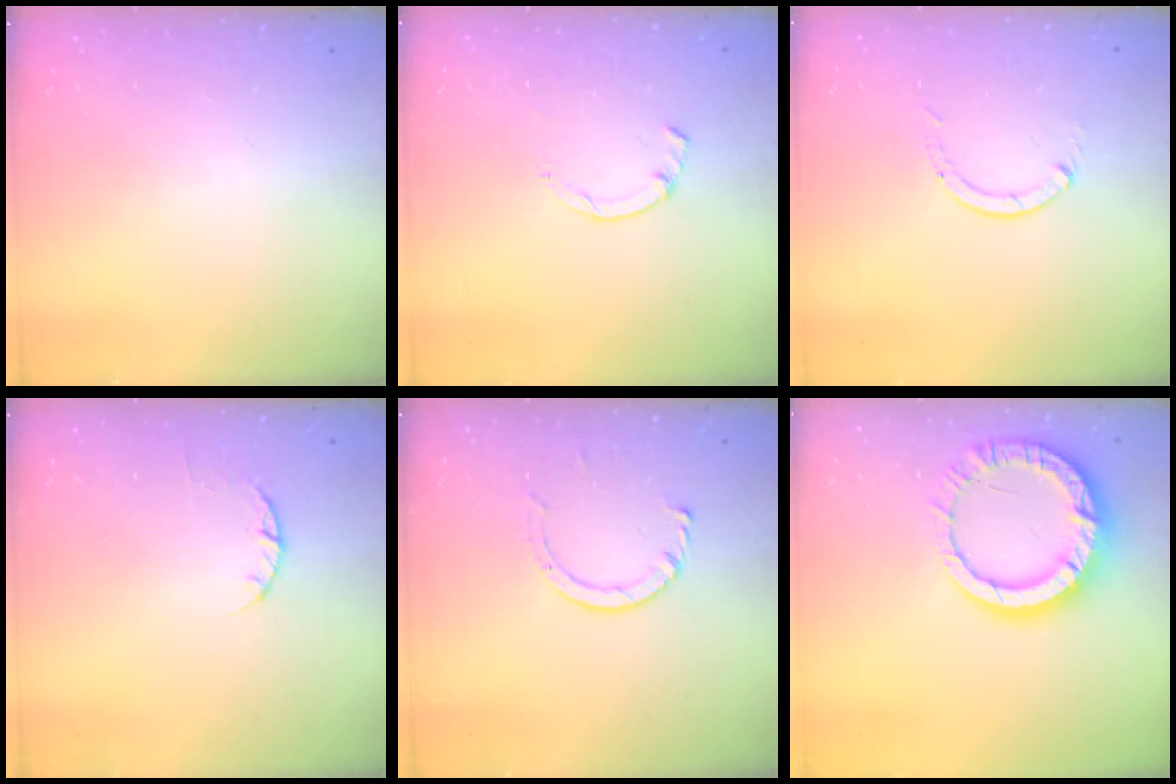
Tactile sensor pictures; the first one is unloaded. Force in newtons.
{"total": 1.7, "press": 1.6, "slide": 0.4}
{"total": 0.0}
{"total": 2.4, "press": 2.4, "slide": 0.4}
{"total": 3.3, "press": 3.3, "slide": 0.4}
{"total": 13.6, "press": 13.5, "slide": 1.1}